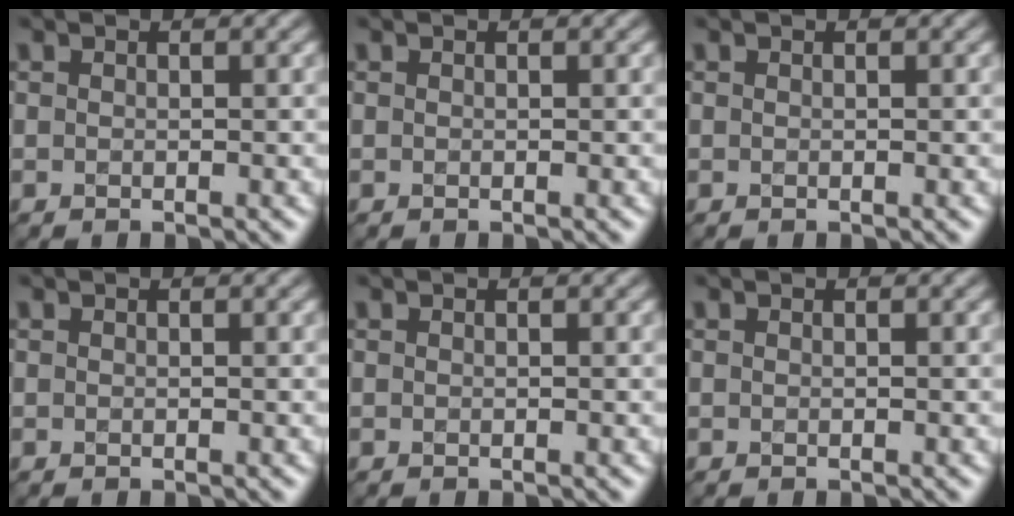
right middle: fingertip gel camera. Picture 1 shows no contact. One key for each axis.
{"total": 0.0}
{"total": 0.0}
{"total": 0.0}
{"total": 0.0}
{"total": 0.0}